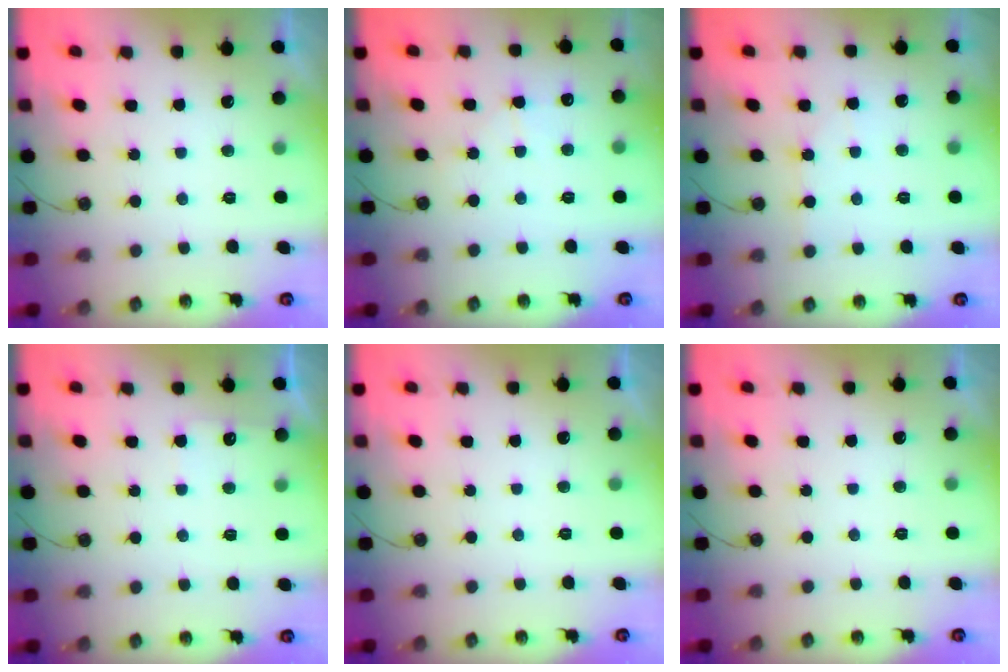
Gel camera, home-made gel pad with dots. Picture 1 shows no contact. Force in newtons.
{"total": 3.2, "press": 3.1, "slide": 0.4}
{"total": 2.6, "press": 2.6, "slide": 0.4}
{"total": 4.3, "press": 4.3, "slide": 0.4}
{"total": 0.0}
{"total": 0.0}